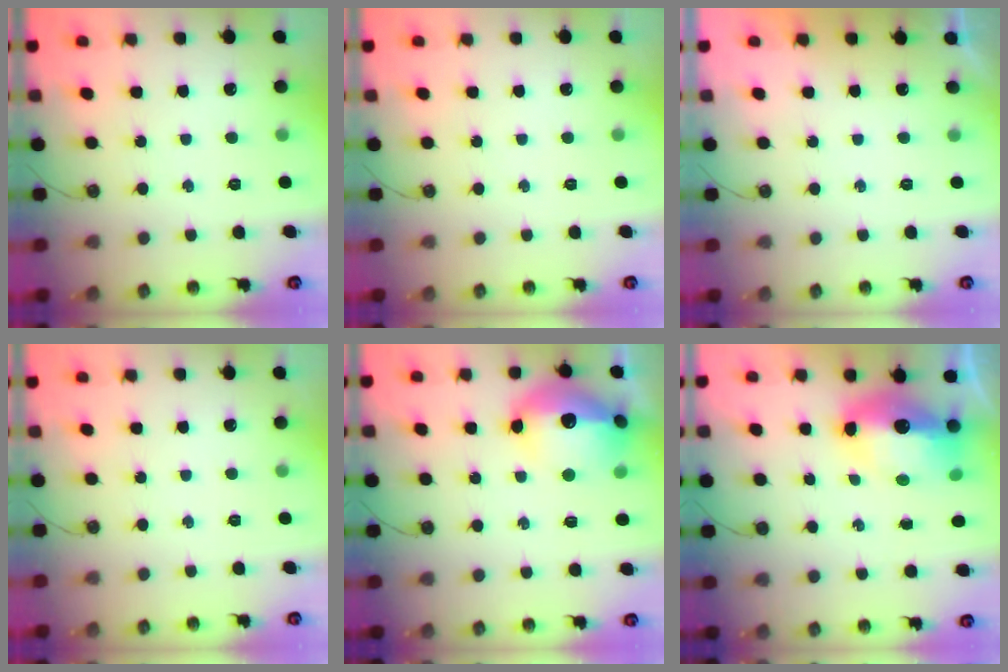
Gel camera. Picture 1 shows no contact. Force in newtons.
{"total": 0.0}
{"total": 0.0}
{"total": 0.0}
{"total": 18.4, "press": 18.4, "slide": 1.4}
{"total": 12.9, "press": 12.8, "slide": 1.4}